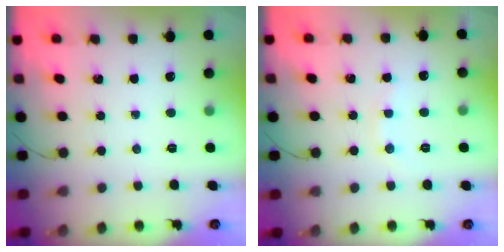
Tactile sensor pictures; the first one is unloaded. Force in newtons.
{"total": 4.8, "press": 4.7, "slide": 1.3}